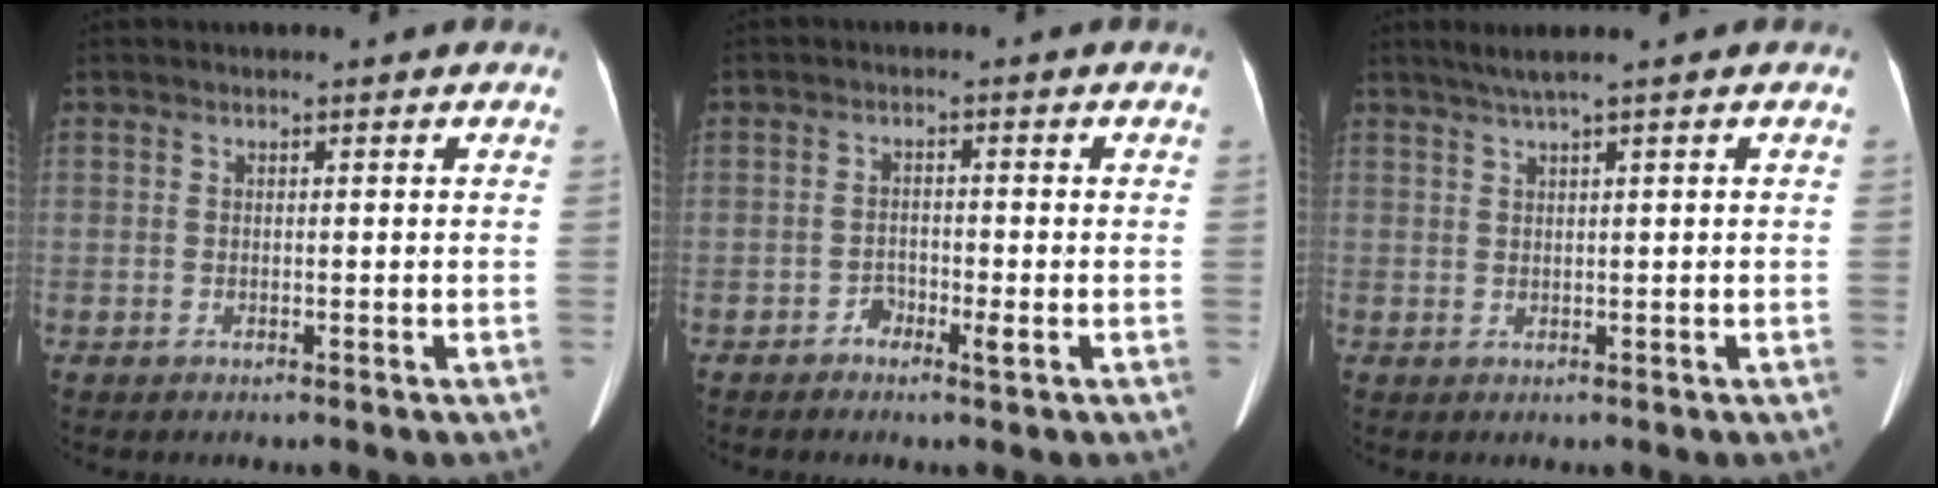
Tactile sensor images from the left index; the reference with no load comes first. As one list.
[{"total": 2.0, "force": [-1.2, 0.7, 1.4], "torque": [-0.020, 0.003, -0.024]}, {"total": 2.4, "force": [1.5, -0.6, 1.8], "torque": [-0.041, 0.001, 0.035]}]